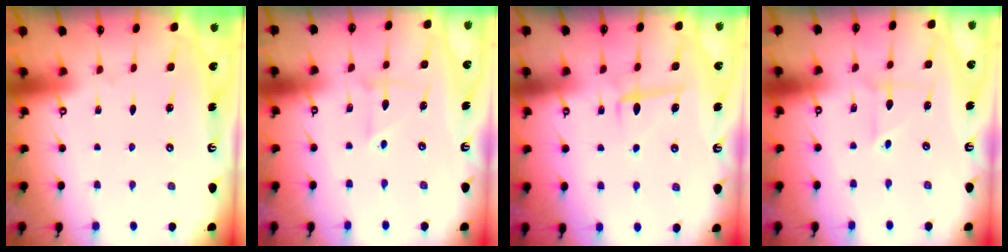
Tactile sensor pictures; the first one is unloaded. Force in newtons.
{"total": 2.7, "press": 2.5, "slide": 1.0}
{"total": 6.0, "press": 5.8, "slide": 1.3}
{"total": 2.5, "press": 2.5, "slide": 0.2}